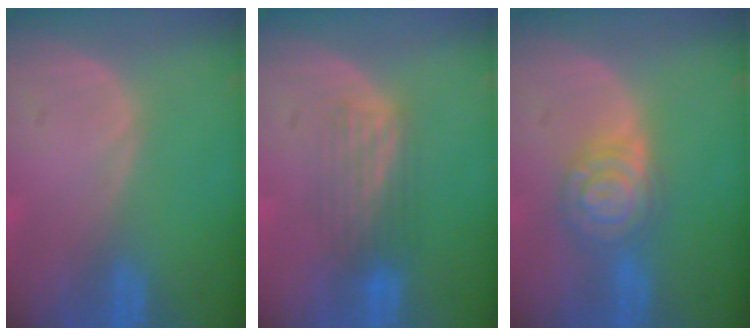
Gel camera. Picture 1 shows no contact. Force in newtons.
{"total": 4.1, "press": 4.1, "slide": 0.1}
{"total": 6.6, "press": 6.6, "slide": 0.3}